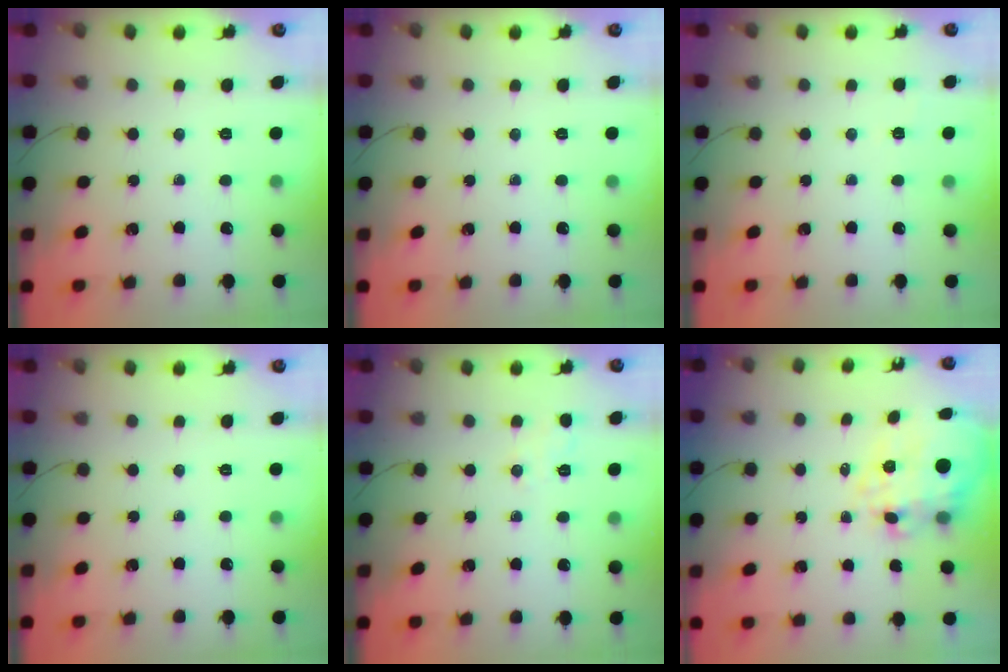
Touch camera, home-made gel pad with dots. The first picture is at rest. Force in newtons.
{"total": 0.0}
{"total": 2.0, "press": 1.6, "slide": 1.2}
{"total": 0.0}
{"total": 1.4, "press": 0.7, "slide": 1.2}
{"total": 12.5, "press": 12.2, "slide": 2.5}